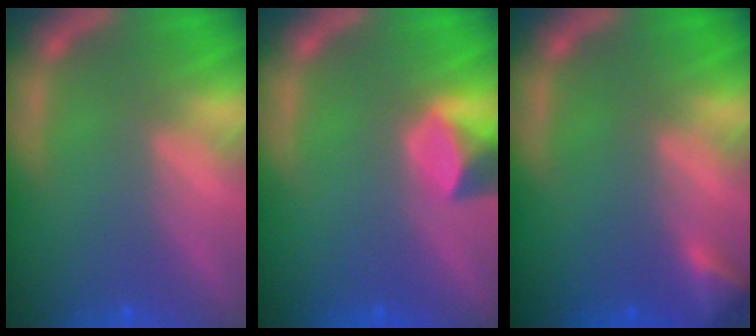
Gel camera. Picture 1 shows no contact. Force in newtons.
{"total": 3.0}
{"total": 1.9}